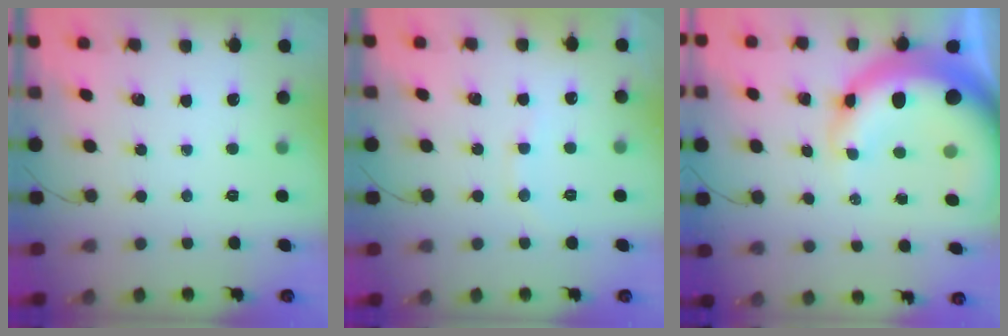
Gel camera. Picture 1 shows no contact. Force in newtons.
{"total": 6.7, "press": 6.6, "slide": 1.1}
{"total": 18.4, "press": 18.0, "slide": 4.0}